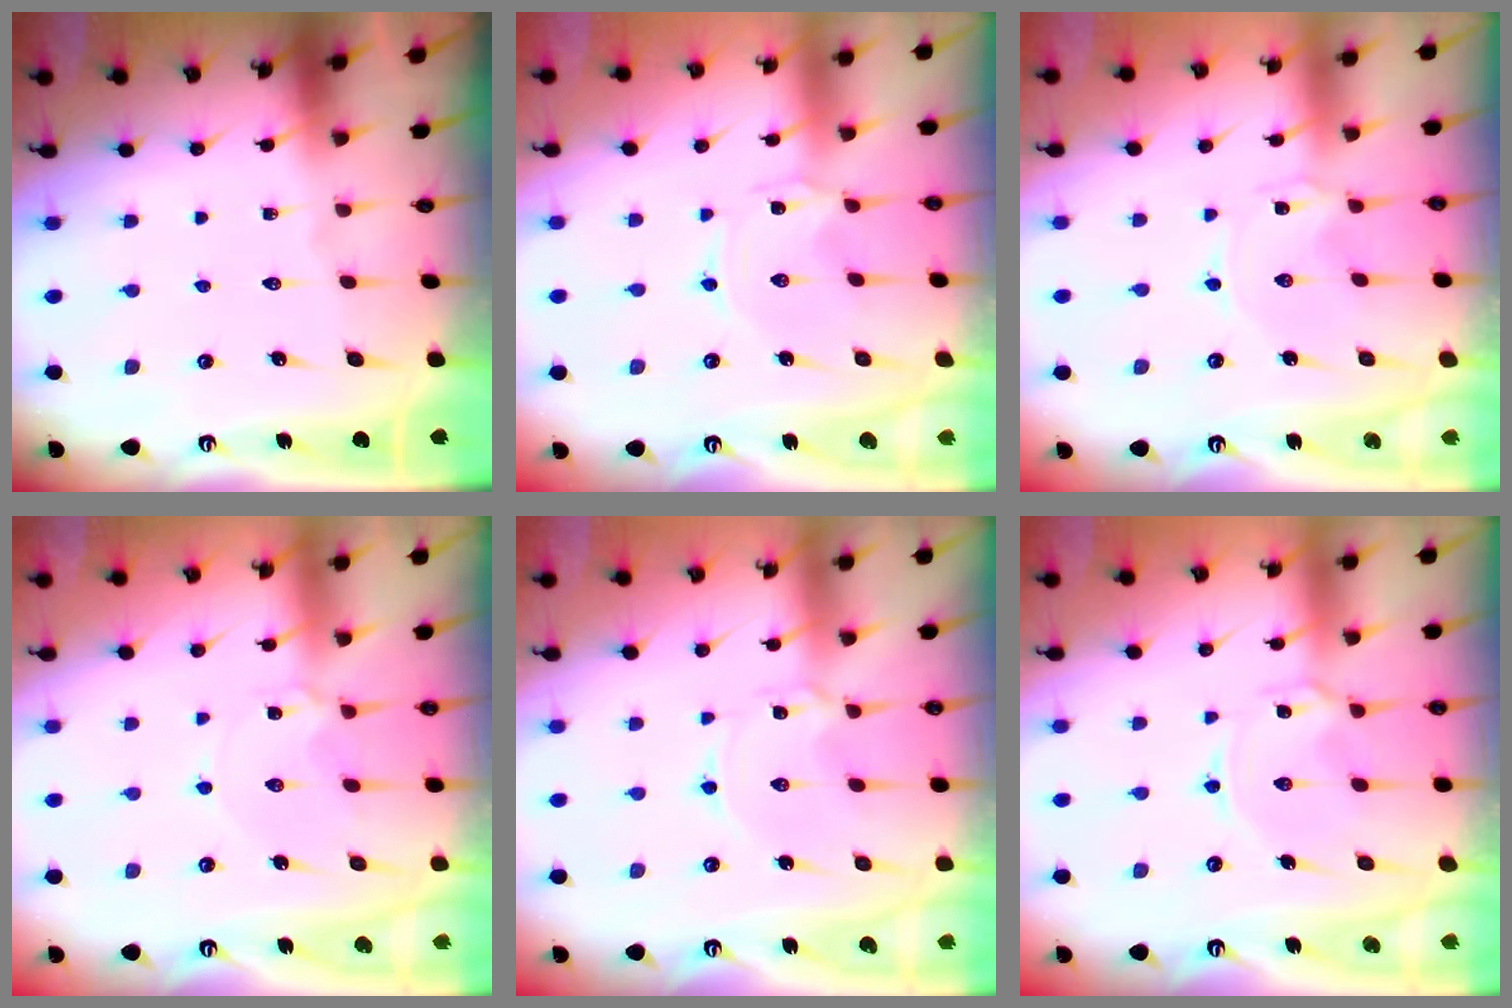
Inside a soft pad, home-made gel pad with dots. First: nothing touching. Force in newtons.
{"total": 0.0}
{"total": 0.0}
{"total": 3.2, "press": 3.2, "slide": 0.5}
{"total": 1.2, "press": 1.2, "slide": 0.2}
{"total": 3.0, "press": 2.9, "slide": 0.4}